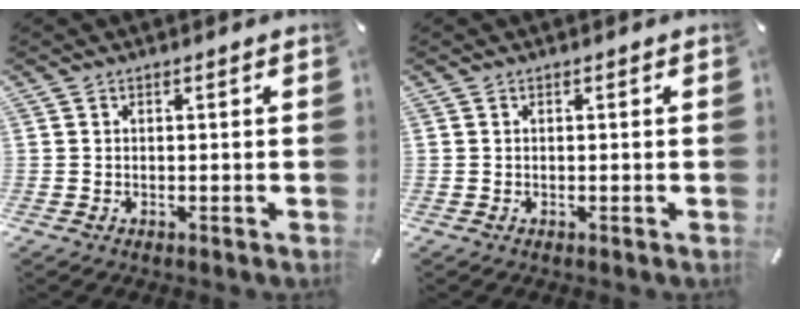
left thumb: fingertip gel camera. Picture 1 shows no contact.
{"total": 0.0}